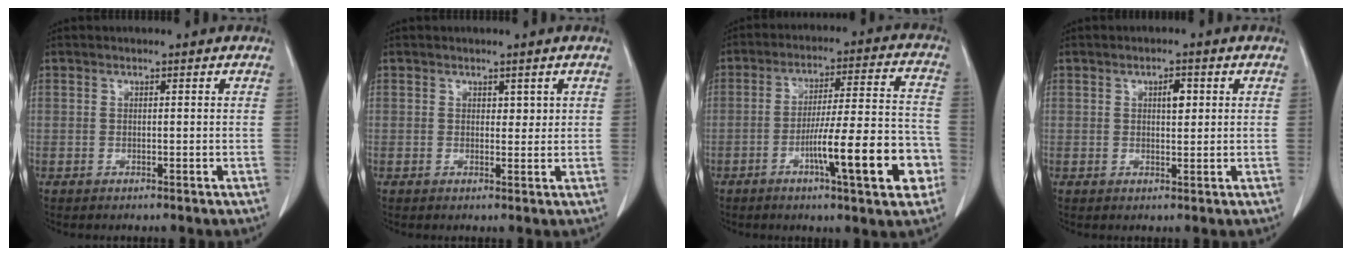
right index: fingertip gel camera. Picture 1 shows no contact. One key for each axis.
{"total": 1.3, "fx": 0.7, "fy": 0.9, "fz": 0.7, "tx": -0.001, "ty": -0.004, "tz": 0.009}
{"total": 15.0, "fx": -5.6, "fy": 1.4, "fz": 13.8, "tx": -0.214, "ty": 0.007, "tz": -0.082}
{"total": 2.4, "fx": 0.7, "fy": 1.0, "fz": 2.0, "tx": -0.031, "ty": -0.001, "tz": 0.012}